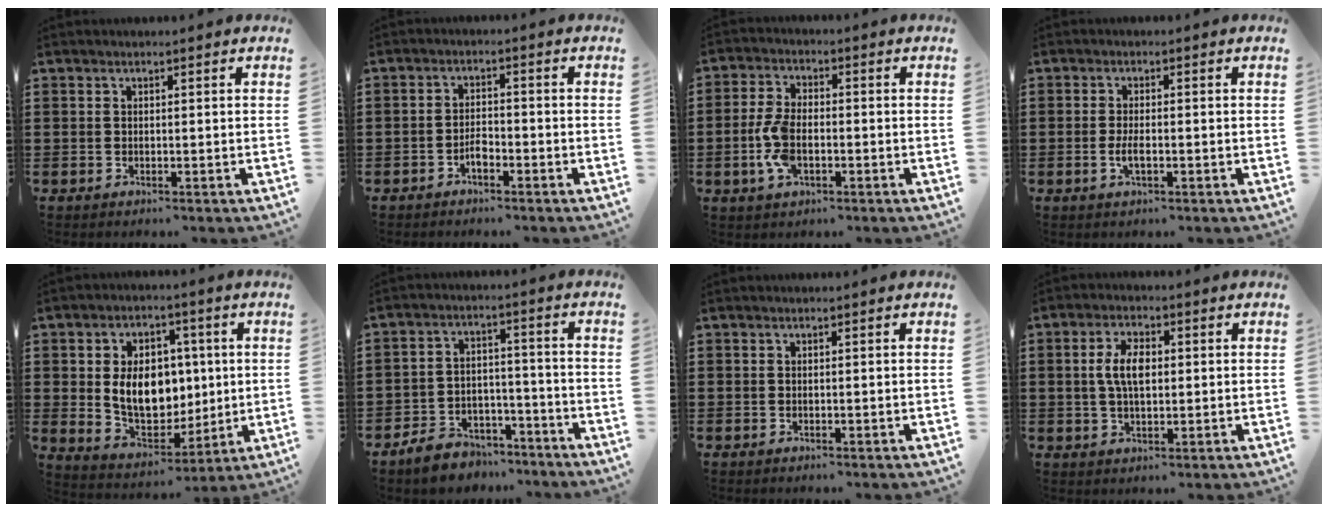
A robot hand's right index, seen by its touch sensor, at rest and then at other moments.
{"total": 2.3, "force": [-1.4, 1.0, 1.6], "torque": [-0.030, 0.005, -0.028]}
{"total": 6.5, "force": [-1.7, 3.3, 5.4], "torque": [-0.135, -0.004, -0.040]}
{"total": 2.3, "force": [-0.6, 0.7, 2.1], "torque": [-0.045, -0.001, -0.013]}
{"total": 10.4, "force": [1.0, 7.5, 7.2], "torque": [-0.125, 0.011, 0.018]}
{"total": 5.4, "force": [-4.9, 2.2, 0.7], "torque": [-0.021, 0.021, -0.098]}
{"total": 0.0}
{"total": 5.5, "force": [0.5, 2.7, 4.8], "torque": [-0.104, 0.009, 0.005]}